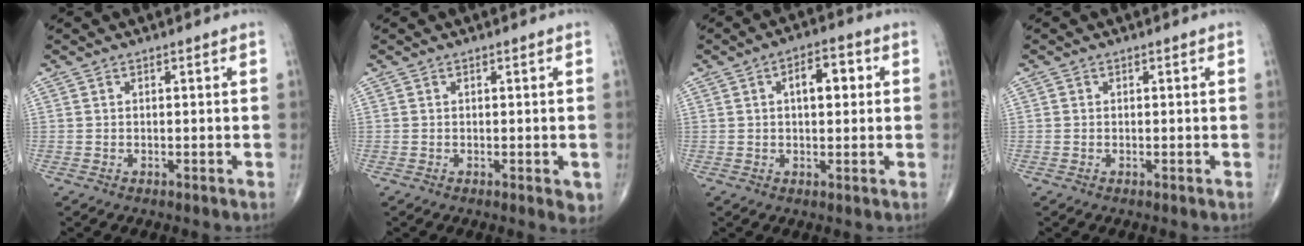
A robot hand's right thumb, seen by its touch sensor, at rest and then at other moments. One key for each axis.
{"total": 2.5, "fx": -0.6, "fy": 1.0, "fz": 2.2, "tx": -0.015, "ty": -0.004, "tz": -0.008}
{"total": 6.6, "fx": 1.5, "fy": 3.3, "fz": 5.5, "tx": -0.066, "ty": 0.009, "tz": 0.018}
{"total": 0.0}